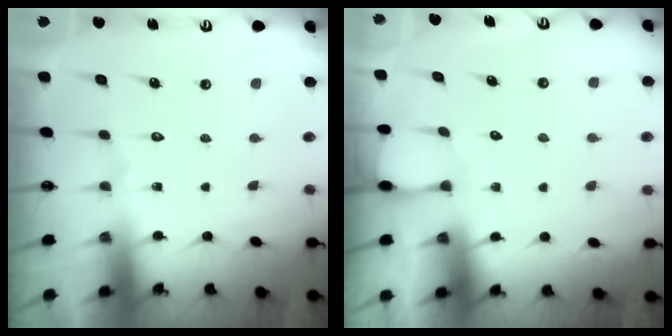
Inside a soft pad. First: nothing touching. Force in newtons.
{"total": 1.0, "press": 0.9, "slide": 0.1}